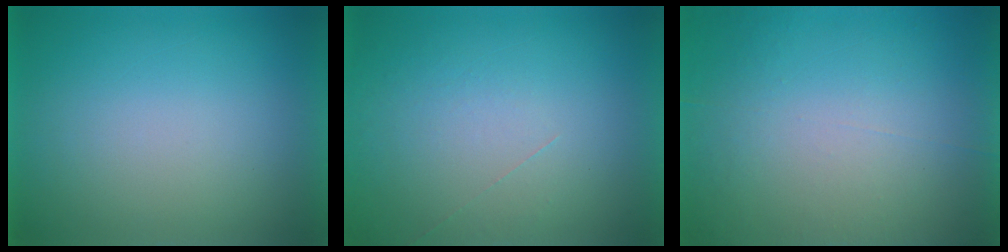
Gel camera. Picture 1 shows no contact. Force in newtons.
{"total": 1.2}
{"total": 7.0}